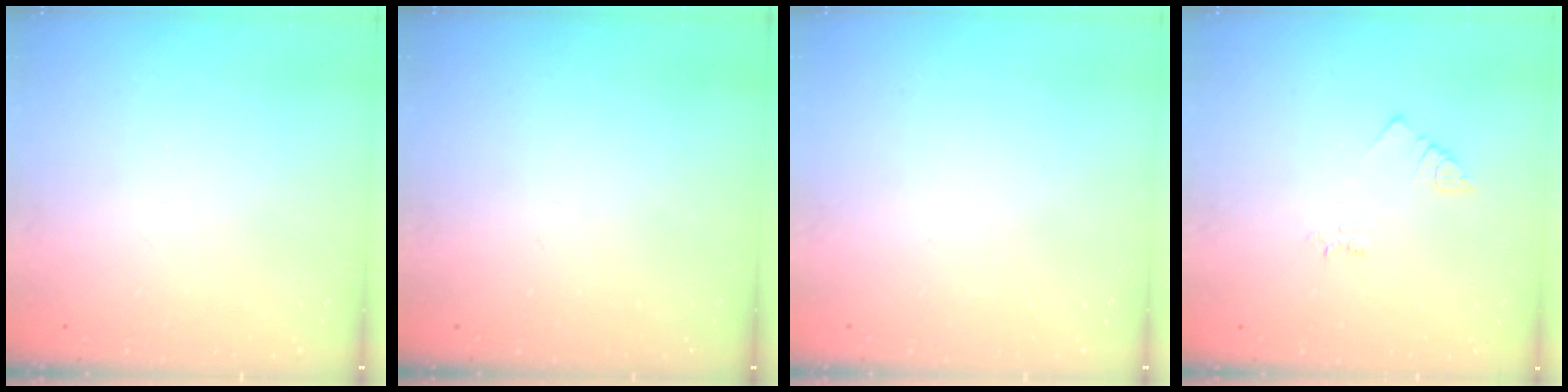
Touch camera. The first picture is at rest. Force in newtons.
{"total": 0.0}
{"total": 1.8, "press": 1.8, "slide": 0.2}
{"total": 2.5, "press": 2.5, "slide": 0.5}